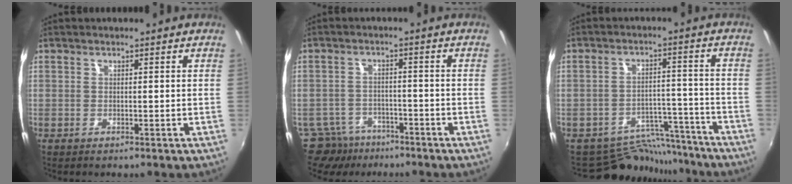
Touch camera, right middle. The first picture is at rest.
{"total": 8.0, "force": [-6.3, 4.8, 1.3], "torque": [-0.042, 0.007, -0.099]}
{"total": 11.1, "force": [-10.3, 4.1, 1.2], "torque": [-0.025, 0.029, -0.142]}